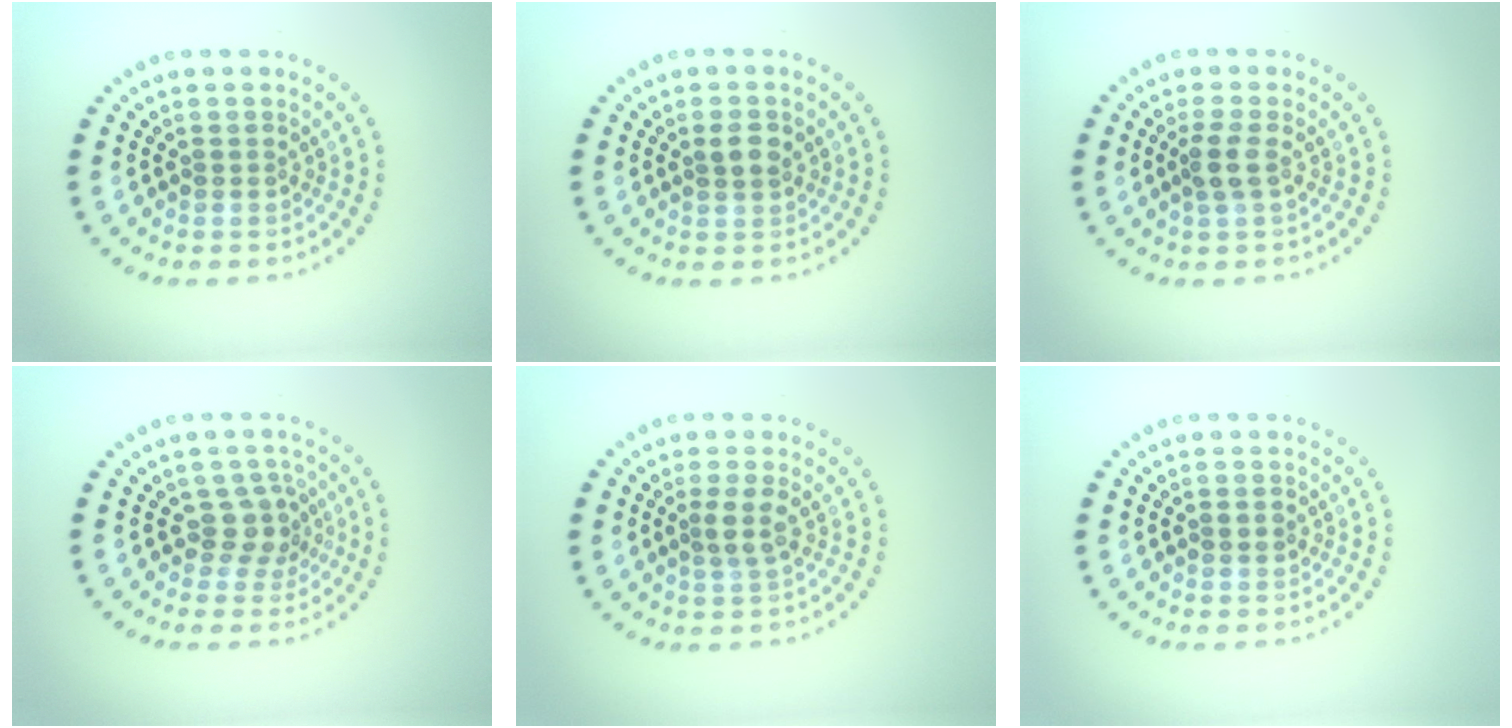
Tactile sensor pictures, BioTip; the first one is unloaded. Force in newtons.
{"total": 1.7, "press": 1.7, "slide": 0.5}
{"total": 1.6, "press": 1.5, "slide": 0.8}
{"total": 2.6, "press": 2.0, "slide": 1.6}
{"total": 2.0, "press": 1.6, "slide": 1.1}
{"total": 1.0, "press": 1.0, "slide": 0.2}